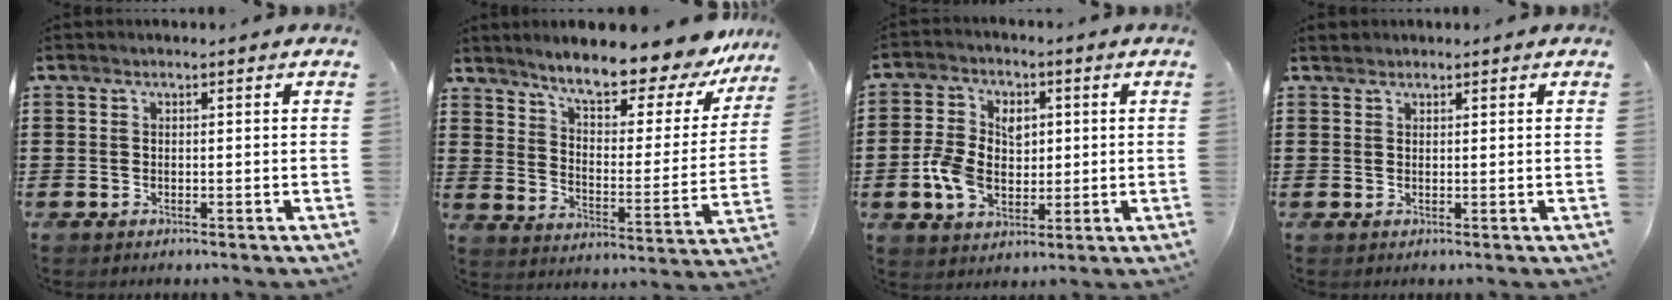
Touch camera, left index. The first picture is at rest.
{"total": 10.2, "force": [8.8, 1.6, 5.0], "torque": [-0.098, -0.060, 0.145]}
{"total": 8.1, "force": [-0.5, 6.0, 5.4], "torque": [-0.134, 0.011, -0.012]}
{"total": 1.0, "force": [0.9, 0.4, 0.0], "torque": [-0.003, 0.002, 0.019]}